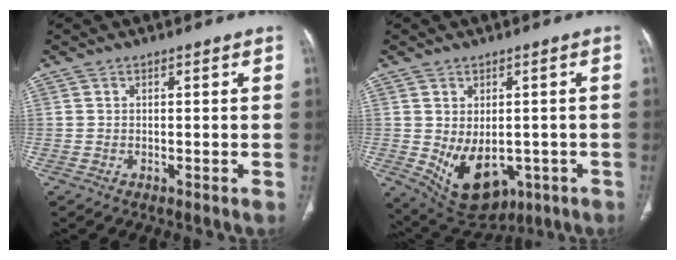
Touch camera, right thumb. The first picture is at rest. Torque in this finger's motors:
{"motor_torque": [-0.36, 0.66, -0.07, -0.11, 0.28]}